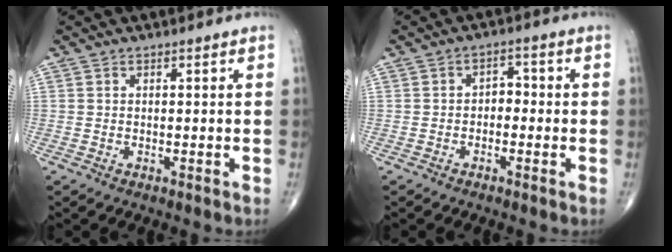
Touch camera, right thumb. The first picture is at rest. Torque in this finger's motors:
{"motor_torque": [-0.40, 0.12, 0.25, 0.07, -0.03]}